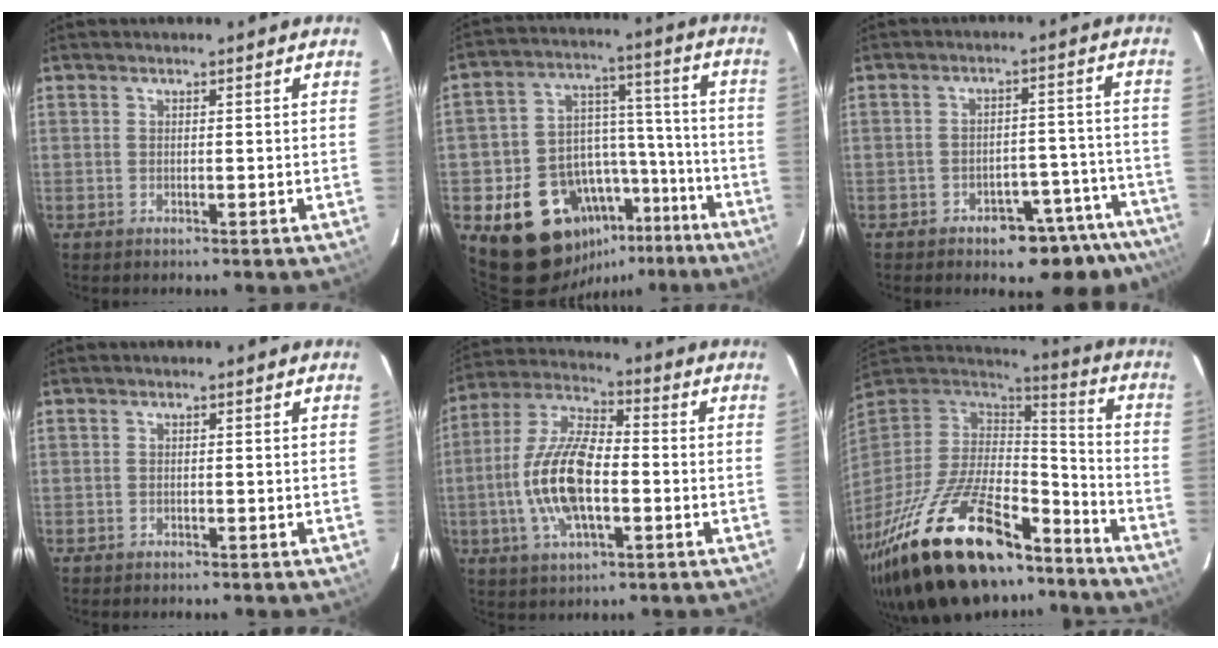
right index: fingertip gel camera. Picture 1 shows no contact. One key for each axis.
{"total": 19.6, "fx": -12.8, "fy": 13.2, "fz": 6.8, "tx": -0.136, "ty": 0.069, "tz": -0.164}
{"total": 11.0, "fx": -8.9, "fy": 5.4, "fz": 3.7, "tx": -0.030, "ty": 0.043, "tz": -0.089}
{"total": 1.1, "fx": -0.9, "fy": 0.6, "fz": 0.2, "tx": -0.008, "ty": 0.003, "tz": -0.011}
{"total": 14.8, "fx": -3.0, "fy": 6.2, "fz": 13.1, "tx": -0.275, "ty": 0.004, "tz": -0.059}
{"total": 35.1, "fx": -23.7, "fy": 14.4, "fz": 21.6, "tx": -0.425, "ty": -0.029, "tz": -0.367}